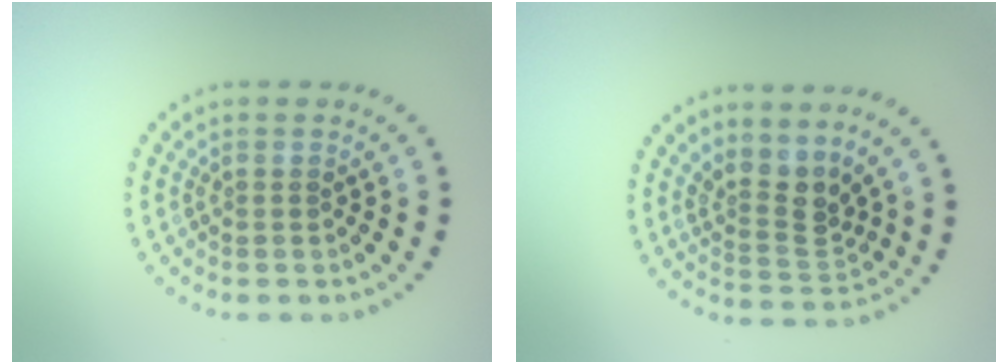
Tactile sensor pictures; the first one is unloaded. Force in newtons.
{"total": 3.0, "press": 2.2, "slide": 2.1}